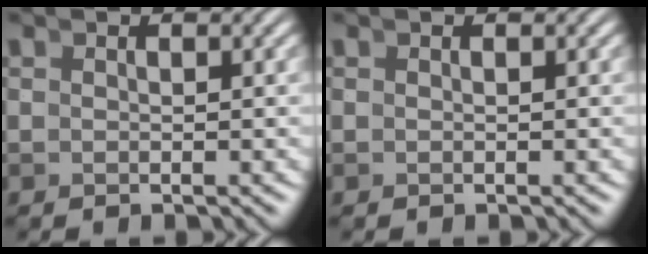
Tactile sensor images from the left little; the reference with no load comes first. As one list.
[{"total": 0.0}]